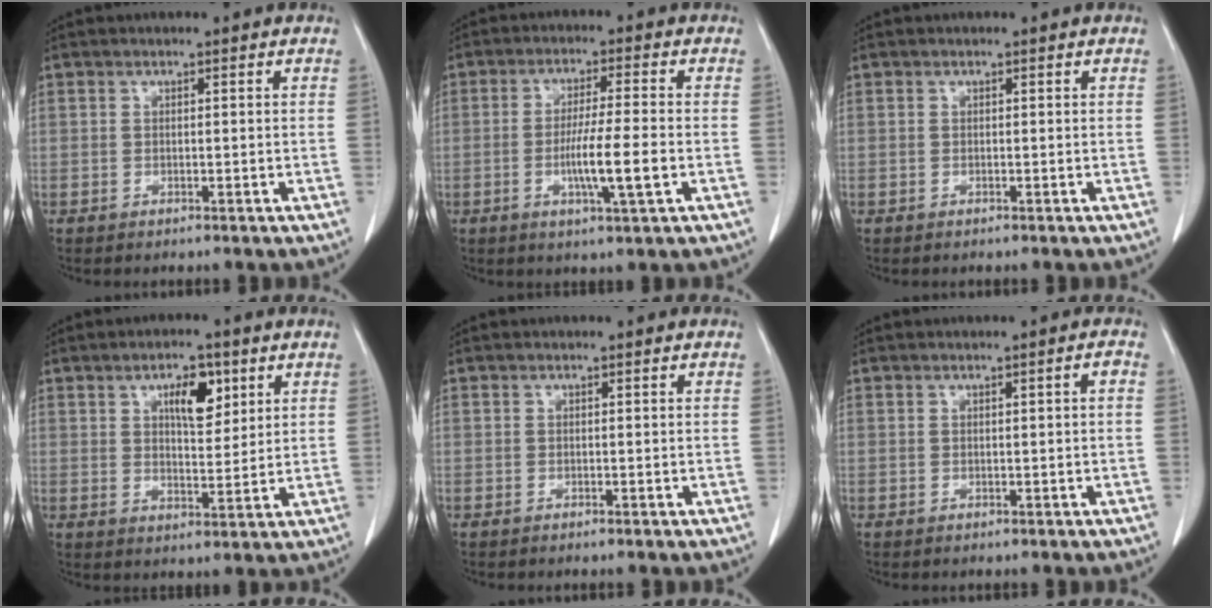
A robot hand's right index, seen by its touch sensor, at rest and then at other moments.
{"total": 7.8, "force": [-2.0, -0.1, 7.5], "torque": [-0.134, -0.011, -0.036]}
{"total": 0.0}
{"total": 6.3, "force": [2.9, 2.5, 5.0], "torque": [-0.083, 0.003, 0.050]}
{"total": 0.0}
{"total": 0.9, "force": [0.0, 0.0, 0.9], "torque": [-0.013, 0.002, 0.002]}